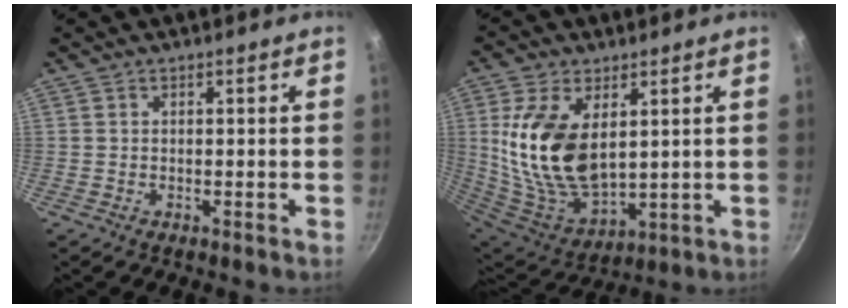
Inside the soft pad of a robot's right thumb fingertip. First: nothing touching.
{"total": 18.0, "force": [3.9, 10.3, 14.2], "torque": [-0.268, -0.037, 0.091]}